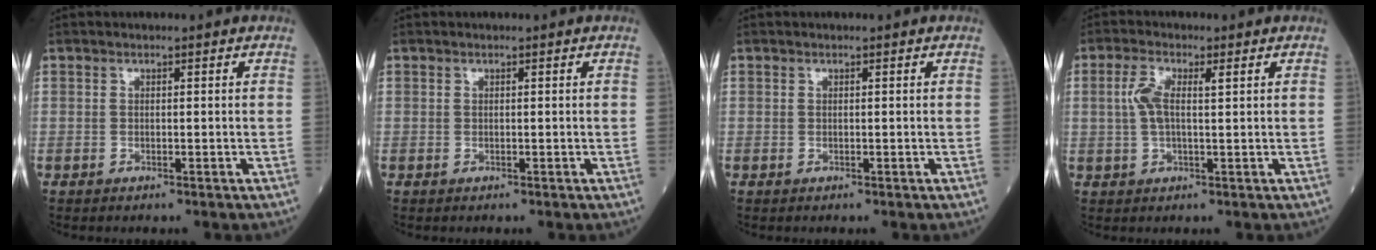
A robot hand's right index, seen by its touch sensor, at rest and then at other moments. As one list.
[{"total": 0.0}, {"total": 0.0}, {"total": 4.2, "force": [1.1, 1.2, 3.9], "torque": [-0.093, 0.020, 0.022]}]